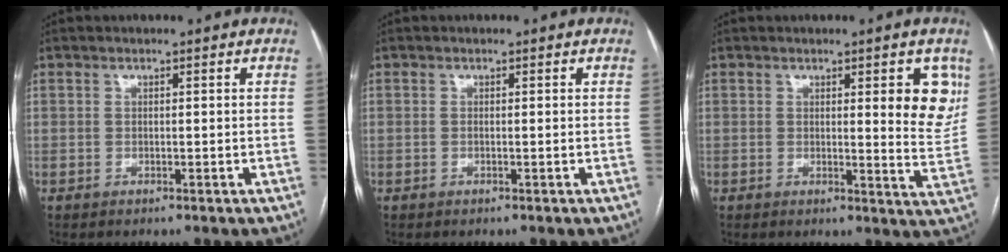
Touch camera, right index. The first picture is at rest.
{"total": 0.0}
{"total": 7.2, "force": [2.8, 1.4, 6.5], "torque": [-0.064, -0.015, 0.028]}